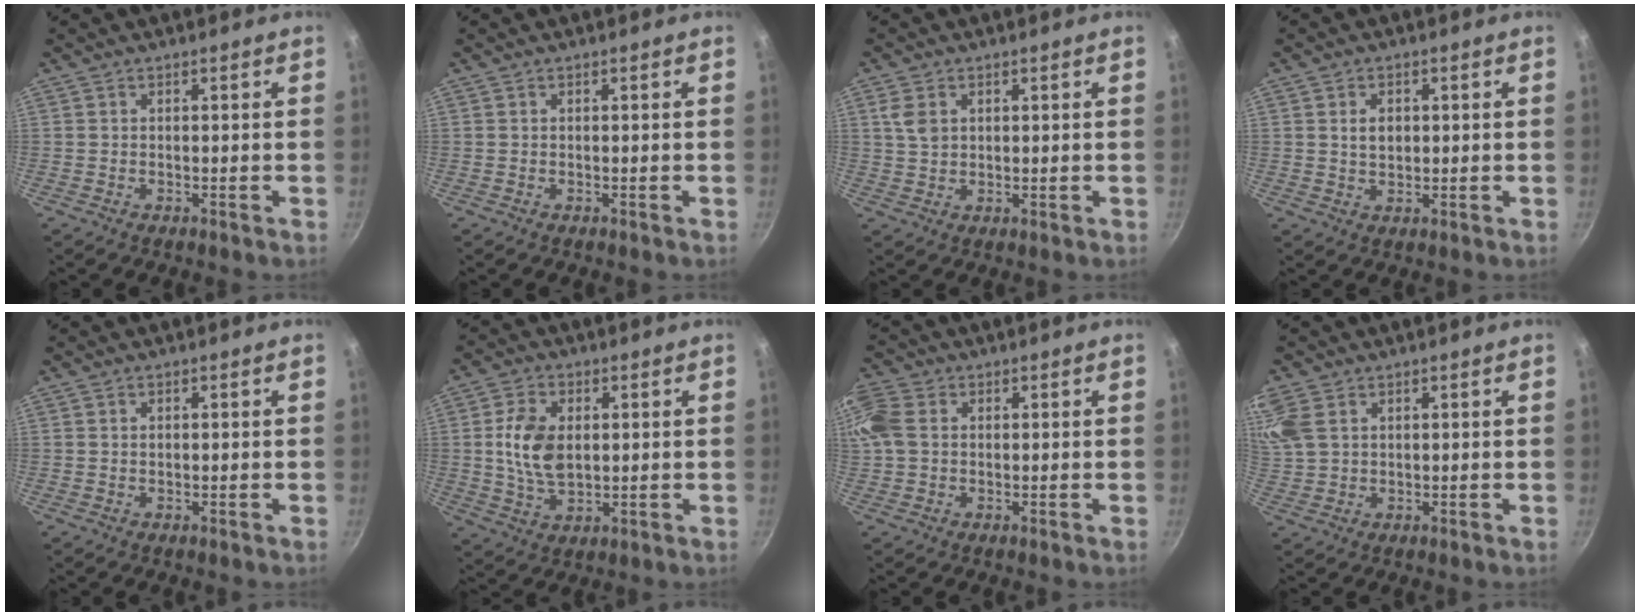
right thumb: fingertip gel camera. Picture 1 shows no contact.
{"total": 0.0}
{"total": 4.3, "force": [1.5, 3.0, 2.6], "torque": [-0.045, 0.000, 0.031]}
{"total": 3.7, "force": [0.8, 2.6, 2.5], "torque": [-0.032, -0.001, 0.015]}
{"total": 0.8, "force": [0.3, 0.5, 0.5], "torque": [-0.008, 0.002, 0.006]}
{"total": 9.8, "force": [1.4, 6.1, 7.5], "torque": [-0.133, -0.007, 0.027]}
{"total": 6.7, "force": [1.4, 4.9, 4.3], "torque": [-0.096, 0.014, 0.022]}
{"total": 9.6, "force": [4.3, 6.7, 5.4], "torque": [-0.127, 0.015, 0.094]}